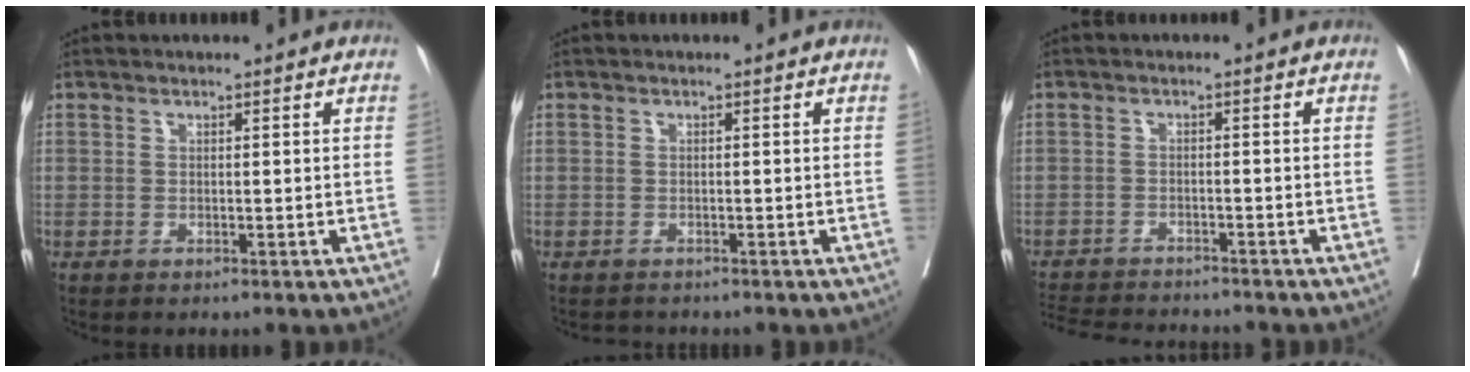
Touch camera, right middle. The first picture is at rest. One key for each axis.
{"total": 1.2, "fx": -1.2, "fy": 0.4, "fz": -0.2, "tx": -0.004, "ty": -0.005, "tz": -0.020}
{"total": 10.2, "fx": -9.7, "fy": 1.2, "fz": 3.0, "tx": -0.053, "ty": -0.006, "tz": -0.143}